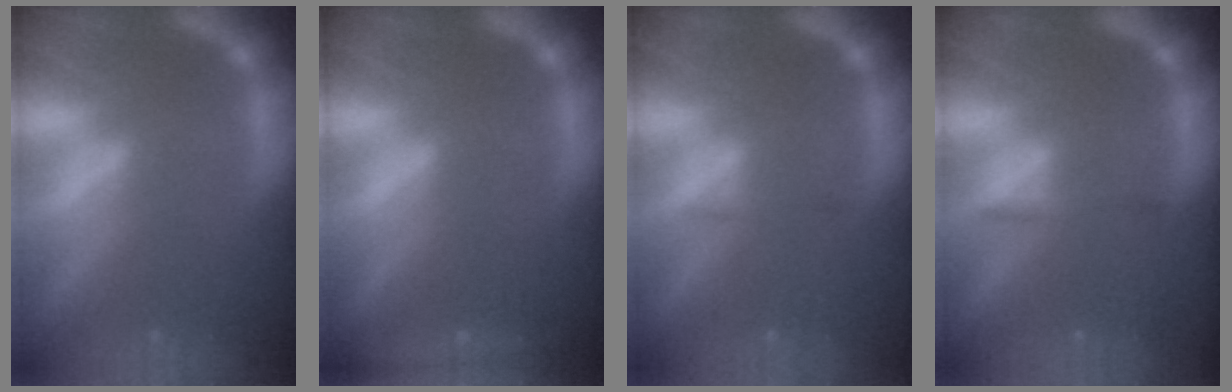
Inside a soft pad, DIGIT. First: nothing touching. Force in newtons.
{"total": 1.9}
{"total": 0.9}
{"total": 1.4}